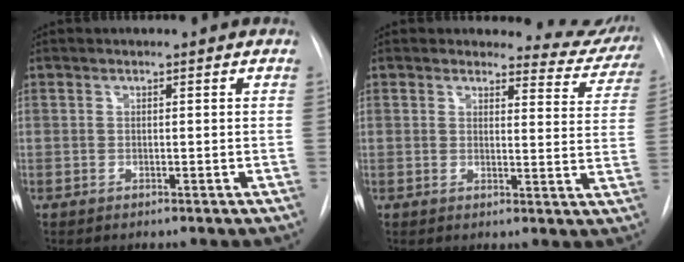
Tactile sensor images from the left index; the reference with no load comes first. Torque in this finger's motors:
{"motor_torque": [0.97, -1.17, 0.05, -0.04]}